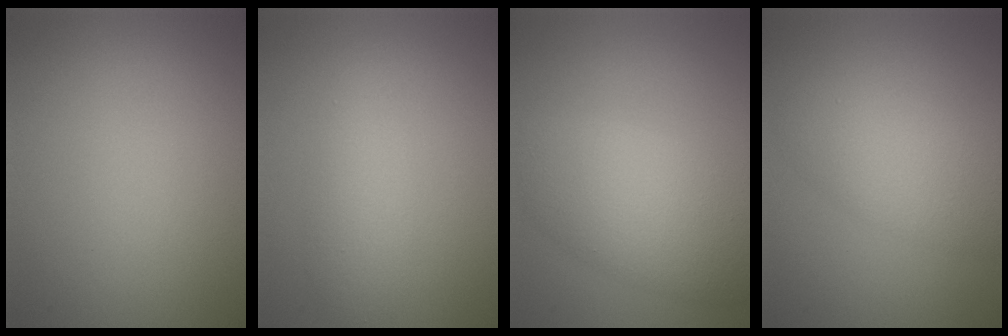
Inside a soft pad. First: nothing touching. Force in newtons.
{"total": 2.8, "press": 2.8, "slide": 0.1}
{"total": 6.6, "press": 6.6, "slide": 0.2}
{"total": 4.8, "press": 4.7, "slide": 0.2}